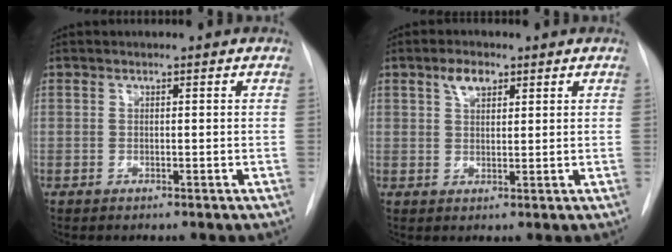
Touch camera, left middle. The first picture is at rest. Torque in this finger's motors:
{"motor_torque": [0.27, -0.18, -0.08, -0.02]}